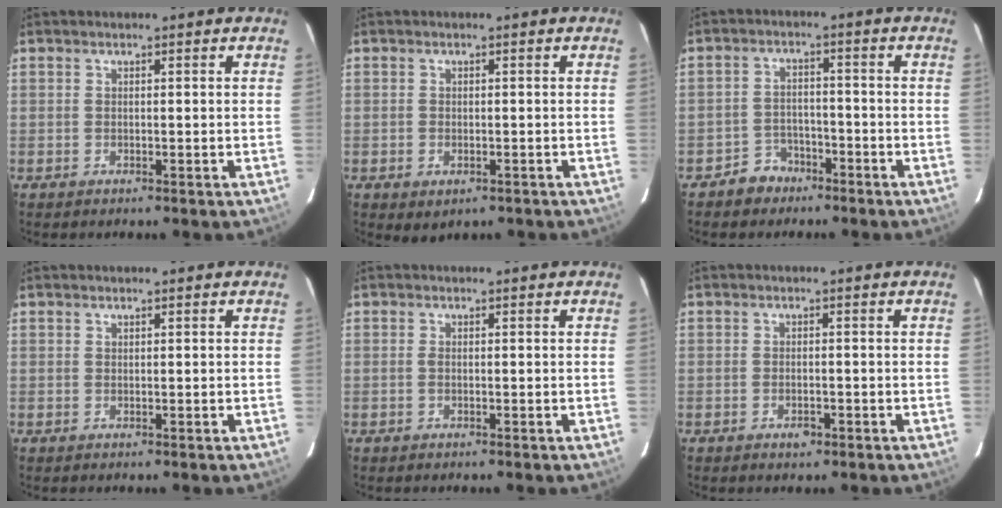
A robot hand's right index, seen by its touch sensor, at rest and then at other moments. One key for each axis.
{"total": 2.8, "fx": -1.1, "fy": 2.0, "fz": 1.7, "tx": -0.029, "ty": -0.006, "tz": -0.011}
{"total": 5.0, "fx": -3.6, "fy": 3.5, "fz": 0.4, "tx": -0.020, "ty": 0.018, "tz": -0.059}
{"total": 0.0}
{"total": 0.7, "fx": -0.1, "fy": 0.3, "fz": 0.6, "tx": -0.013, "ty": 0.000, "tz": -0.004}
{"total": 2.0, "fx": -1.1, "fy": 1.2, "fz": 1.2, "tx": -0.021, "ty": 0.001, "tz": -0.017}